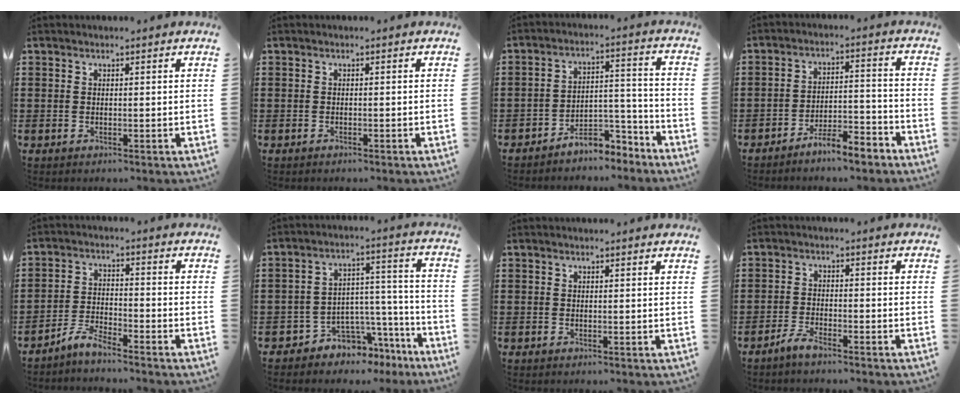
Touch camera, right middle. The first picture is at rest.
{"total": 0.6, "force": [-0.6, 0.0, 0.2], "torque": [-0.007, -0.003, -0.010]}
{"total": 6.2, "force": [-6.0, 0.9, 1.4], "torque": [-0.024, 0.015, -0.116]}
{"total": 5.7, "force": [-5.3, 0.4, 1.8], "torque": [-0.038, 0.001, -0.105]}
{"total": 4.2, "force": [-4.0, 0.3, 1.3], "torque": [-0.039, 0.003, -0.083]}
{"total": 5.6, "force": [-4.9, 2.6, 0.2], "torque": [-0.013, 0.007, -0.094]}
{"total": 0.0}
{"total": 2.8, "force": [-2.5, 0.3, 1.2], "torque": [-0.030, 0.004, -0.051]}